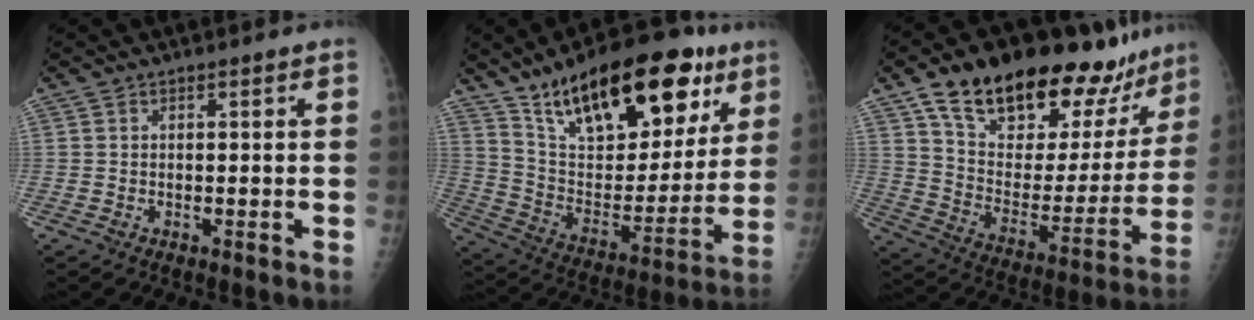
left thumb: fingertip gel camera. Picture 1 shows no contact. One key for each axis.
{"total": 29.1, "fx": 17.0, "fy": 12.5, "fz": 20.1, "tx": -0.275, "ty": -0.033, "tz": 0.278}
{"total": 28.8, "fx": 21.3, "fy": 12.3, "fz": 14.9, "tx": -0.190, "ty": -0.073, "tz": 0.326}